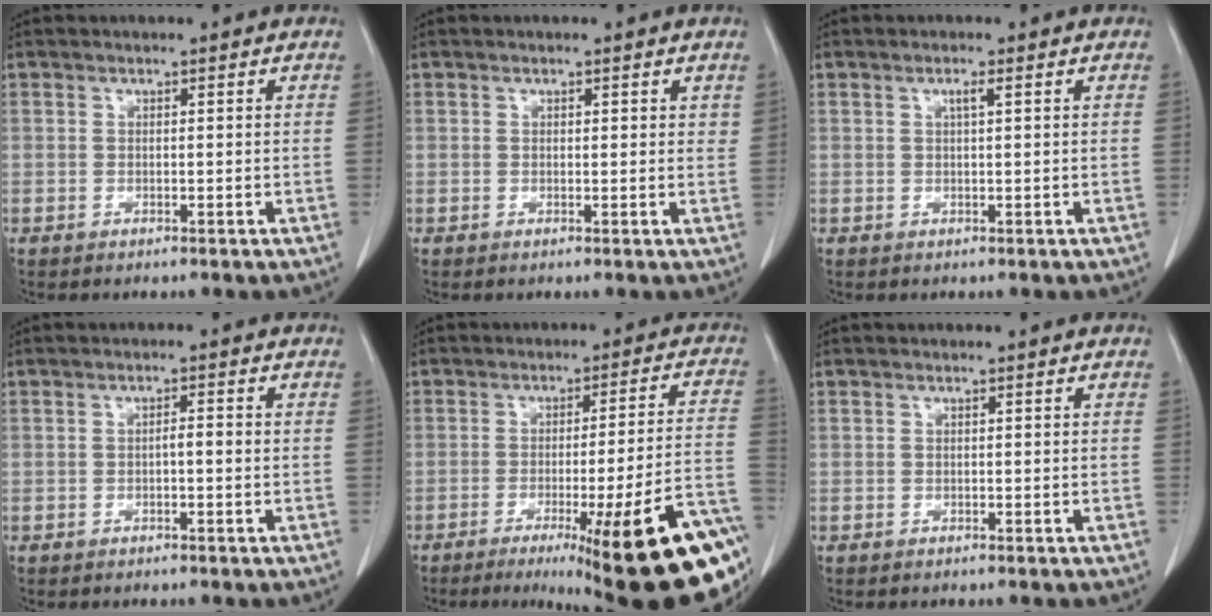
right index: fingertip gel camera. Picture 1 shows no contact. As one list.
[{"total": 1.1, "force": [0.7, 0.6, 0.6], "torque": [0.001, -0.002, 0.004]}, {"total": 1.2, "force": [0.5, 0.0, 1.1], "torque": [-0.019, 0.002, 0.007]}, {"total": 1.5, "force": [-0.3, 0.2, 1.4], "torque": [-0.023, 0.003, -0.004]}, {"total": 25.2, "force": [-13.6, 1.6, 21.2], "torque": [-0.175, -0.005, -0.189]}, {"total": 0.0}]